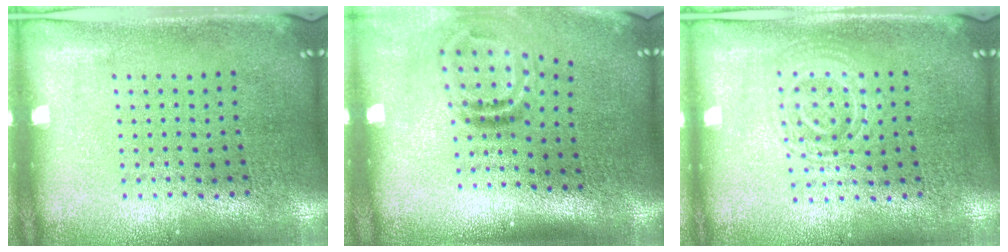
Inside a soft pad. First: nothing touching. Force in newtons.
{"total": 2.0, "press": 1.1, "slide": 1.6}
{"total": 1.3, "press": 1.2, "slide": 0.3}